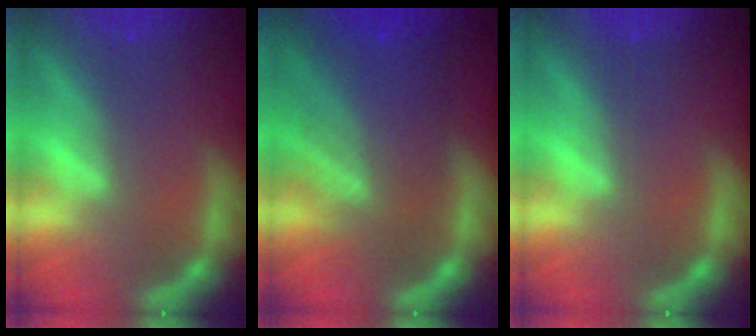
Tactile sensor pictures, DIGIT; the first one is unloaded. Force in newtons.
{"total": 8.6}
{"total": 0.0}